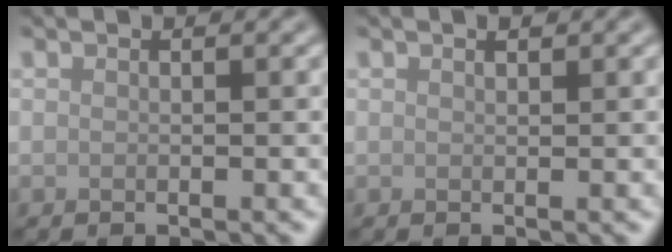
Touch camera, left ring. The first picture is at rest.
{"total": 0.7, "force": [0.5, 0.2, 0.4], "torque": [-0.007, 0.001, 0.009]}